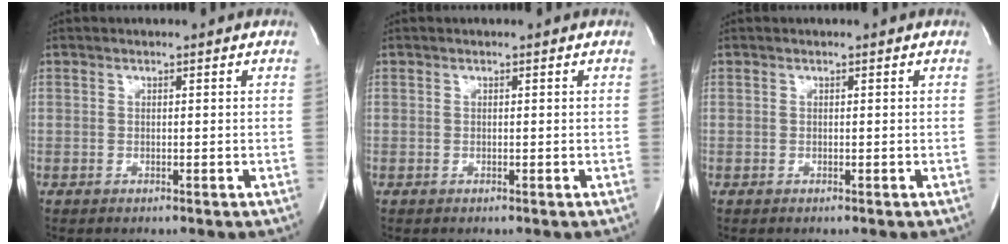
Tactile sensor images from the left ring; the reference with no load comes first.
{"total": 0.0}
{"total": 0.0}